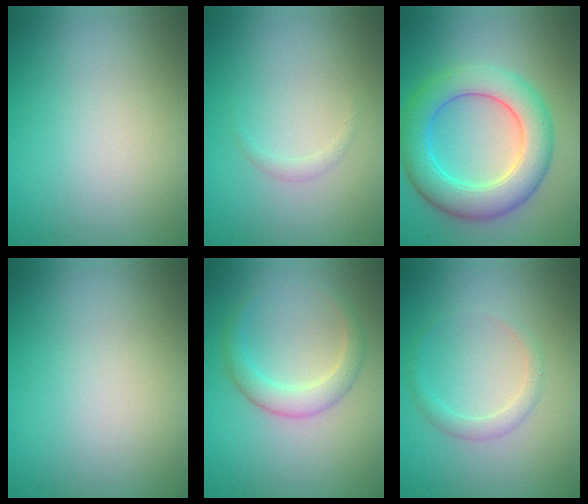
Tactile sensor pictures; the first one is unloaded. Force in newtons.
{"total": 0.6, "press": 0.6, "slide": 0.0}
{"total": 7.0, "press": 7.0, "slide": 0.1}
{"total": 0.0}
{"total": 2.6, "press": 2.6, "slide": 0.1}
{"total": 1.5, "press": 1.5, "slide": 0.0}